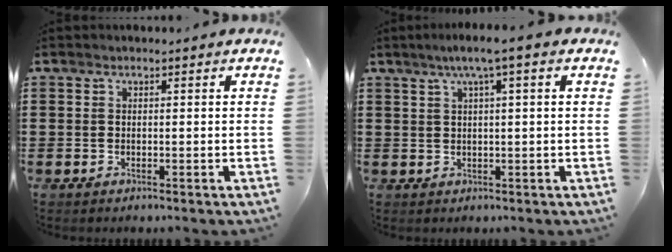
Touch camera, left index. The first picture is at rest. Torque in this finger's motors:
{"motor_torque": [1.40, 0.74, 0.32, 0.01]}